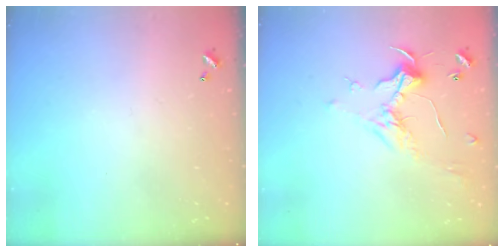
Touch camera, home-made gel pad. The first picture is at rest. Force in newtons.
{"total": 0.7, "press": 0.2, "slide": 0.7}